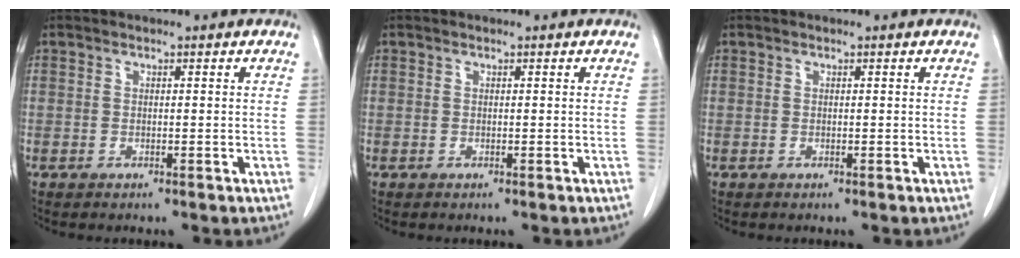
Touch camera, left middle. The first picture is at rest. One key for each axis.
{"total": 0.0}
{"total": 0.0}